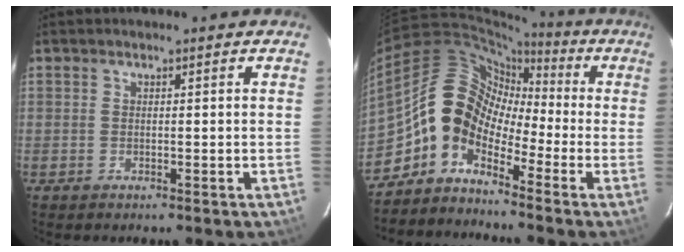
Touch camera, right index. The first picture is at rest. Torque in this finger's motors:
{"motor_torque": [1.15, -0.99, 0.79, 0.16]}